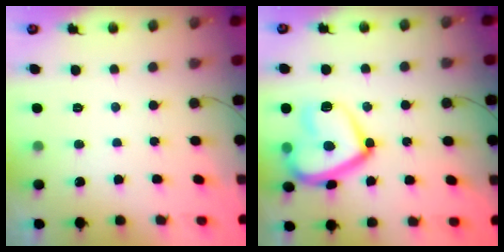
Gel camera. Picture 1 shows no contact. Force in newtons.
{"total": 17.8, "press": 17.7, "slide": 1.6}